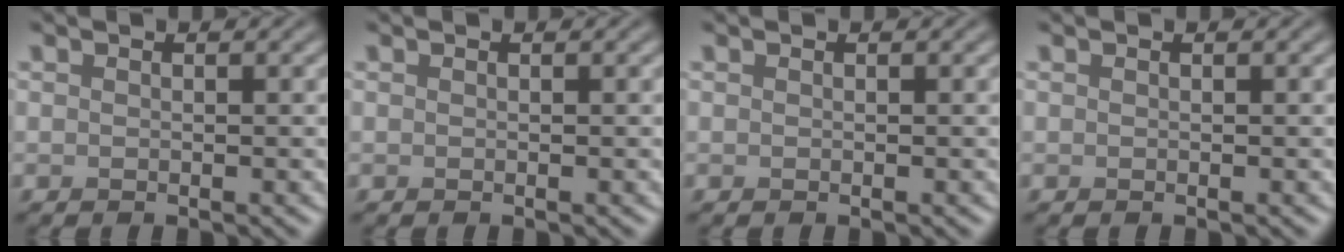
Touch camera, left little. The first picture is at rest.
{"total": 0.0}
{"total": 0.0}
{"total": 0.0}